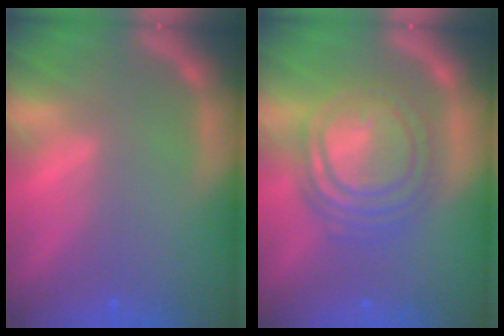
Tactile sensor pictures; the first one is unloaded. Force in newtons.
{"total": 9.5}